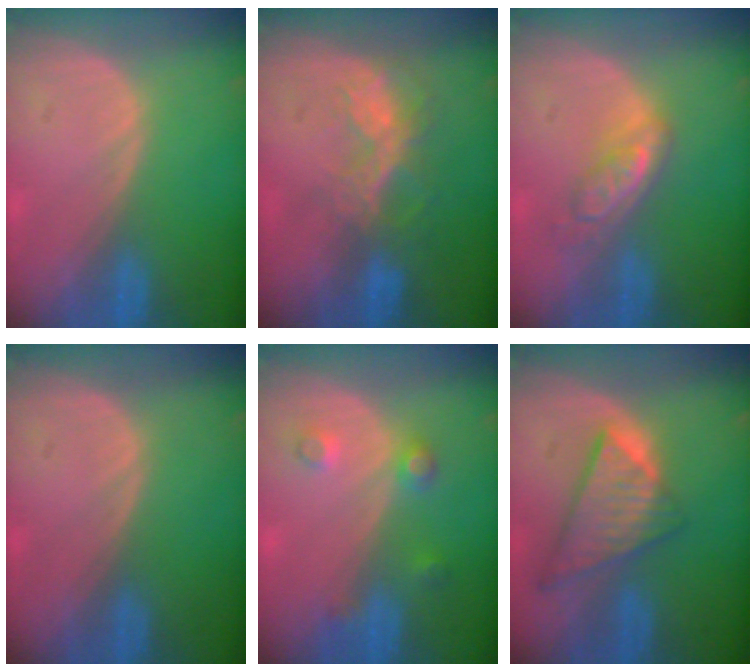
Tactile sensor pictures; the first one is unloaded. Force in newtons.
{"total": 6.8, "press": 5.8, "slide": 3.4}
{"total": 5.3, "press": 4.6, "slide": 2.7}
{"total": 0.0}
{"total": 3.4, "press": 3.2, "slide": 1.1}
{"total": 8.6, "press": 7.4, "slide": 4.4}